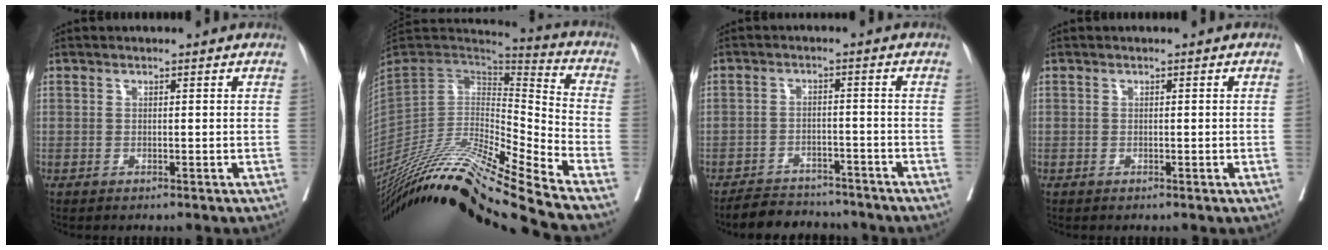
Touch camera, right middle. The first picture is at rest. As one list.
[{"total": 27.6, "force": [-23.0, -1.6, 15.2], "torque": [-0.274, -0.045, -0.401]}, {"total": 7.8, "force": [-7.1, 2.9, 1.3], "torque": [-0.009, 0.005, -0.103]}, {"total": 0.0}]